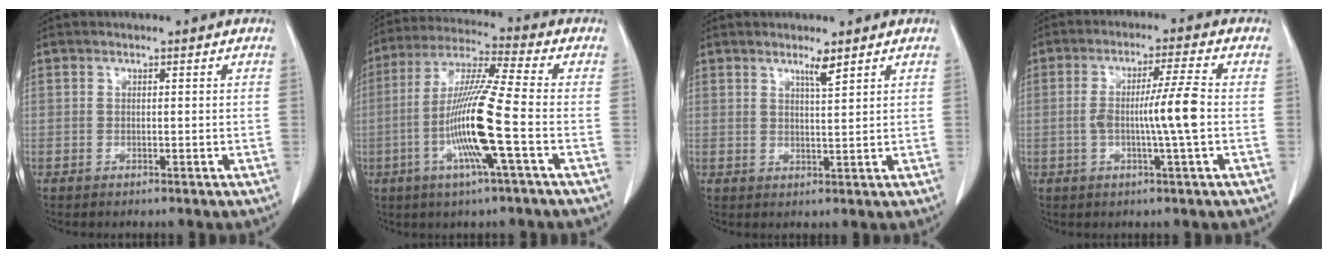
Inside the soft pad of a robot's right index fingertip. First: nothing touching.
{"total": 13.4, "force": [-3.5, -0.5, 13.0], "torque": [-0.260, -0.008, -0.075]}
{"total": 2.4, "force": [1.7, -0.2, 1.6], "torque": [-0.031, -0.005, 0.033]}
{"total": 7.4, "force": [-0.9, -0.8, 7.3], "torque": [-0.129, 0.002, -0.016]}